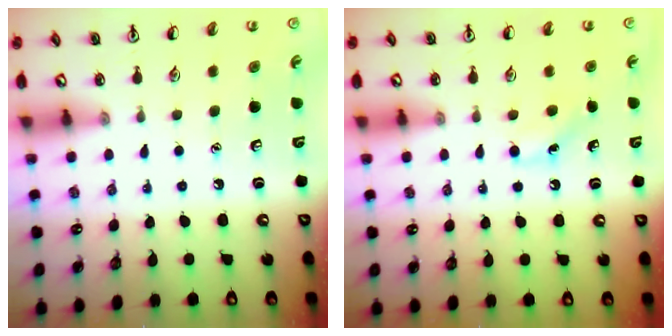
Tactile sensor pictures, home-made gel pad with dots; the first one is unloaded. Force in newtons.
{"total": 5.1, "press": 4.9, "slide": 1.3}